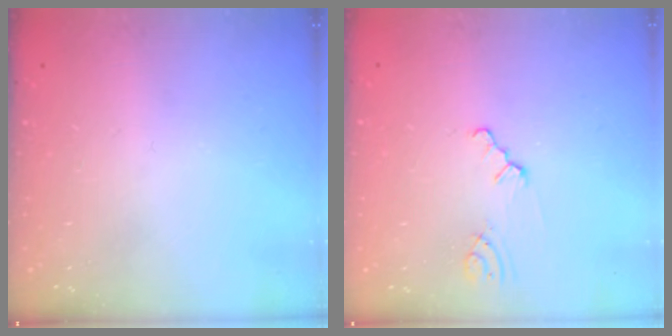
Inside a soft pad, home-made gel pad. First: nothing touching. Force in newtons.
{"total": 1.3, "press": 1.3, "slide": 0.3}